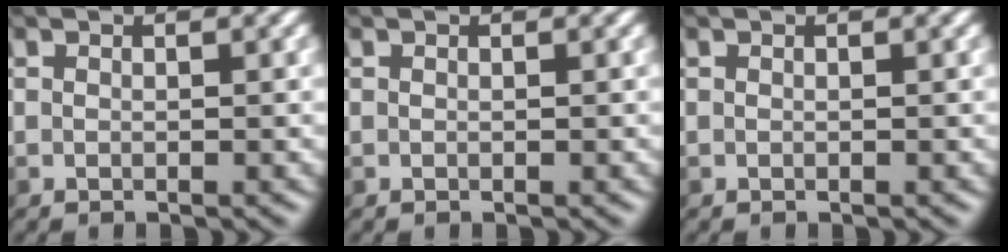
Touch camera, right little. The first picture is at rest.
{"total": 0.0}
{"total": 0.0}